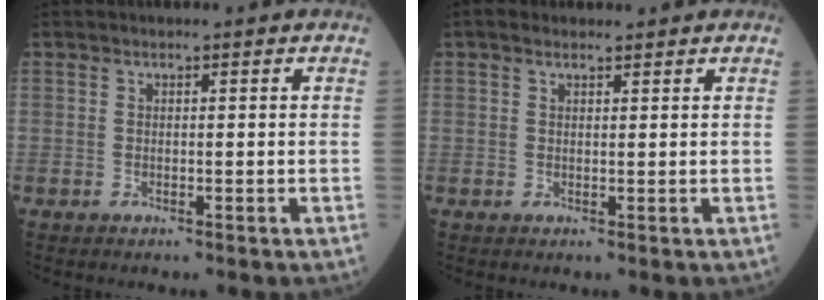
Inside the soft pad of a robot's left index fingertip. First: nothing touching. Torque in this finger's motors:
{"motor_torque": [0.75, -0.79, 0.18, 0.05]}